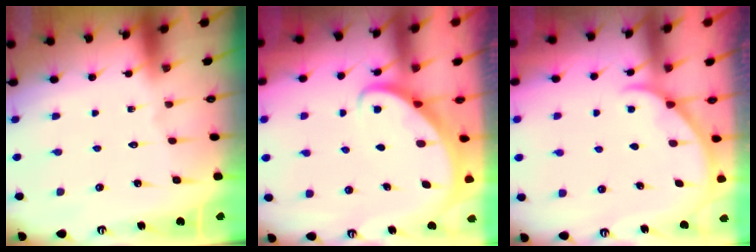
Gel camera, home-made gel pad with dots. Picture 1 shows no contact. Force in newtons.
{"total": 2.5, "press": 2.5, "slide": 0.3}
{"total": 1.7, "press": 1.7, "slide": 0.2}